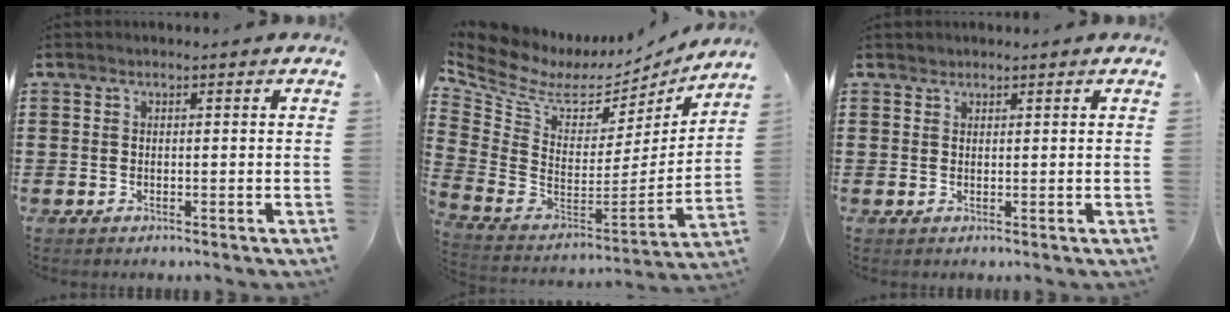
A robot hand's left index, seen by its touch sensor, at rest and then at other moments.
{"total": 6.4, "force": [4.0, 4.1, 2.9], "torque": [-0.096, -0.043, 0.066]}
{"total": 0.9, "force": [0.8, 0.4, 0.0], "torque": [-0.001, 0.002, 0.017]}